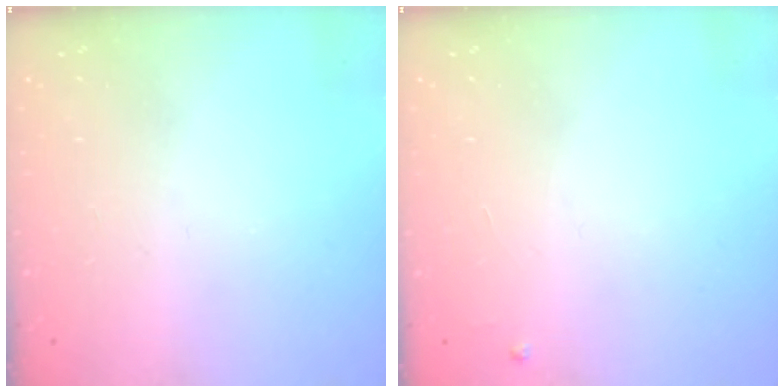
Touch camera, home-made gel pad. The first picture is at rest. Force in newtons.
{"total": 2.4, "press": 2.4, "slide": 0.4}